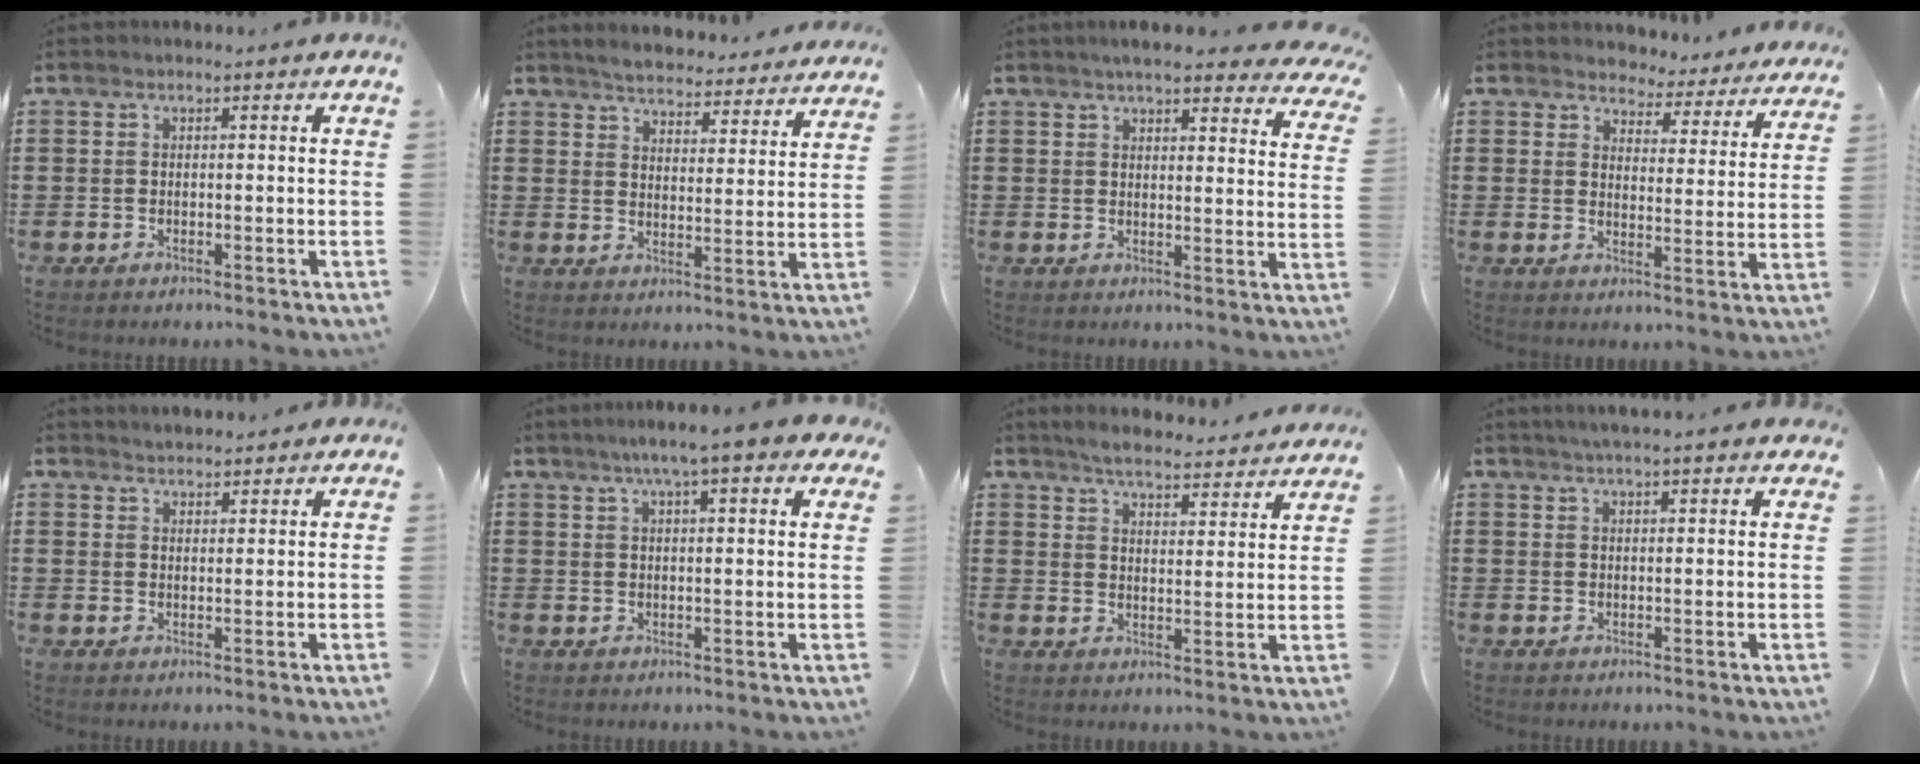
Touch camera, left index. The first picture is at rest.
{"total": 4.5, "force": [4.4, -0.1, 0.3], "torque": [-0.028, -0.031, 0.076]}
{"total": 5.1, "force": [4.6, 0.4, 2.1], "torque": [-0.049, -0.014, 0.081]}
{"total": 4.1, "force": [4.1, 0.7, -0.1], "torque": [-0.016, -0.033, 0.067]}
{"total": 2.6, "force": [2.6, 0.1, -0.3], "torque": [-0.002, -0.005, 0.050]}
{"total": 5.9, "force": [4.5, 0.4, 3.8], "torque": [-0.078, -0.004, 0.076]}
{"total": 4.6, "force": [4.5, -0.2, 1.0], "torque": [-0.041, -0.033, 0.074]}
{"total": 2.8, "force": [2.7, -0.3, 0.7], "torque": [-0.022, -0.005, 0.049]}